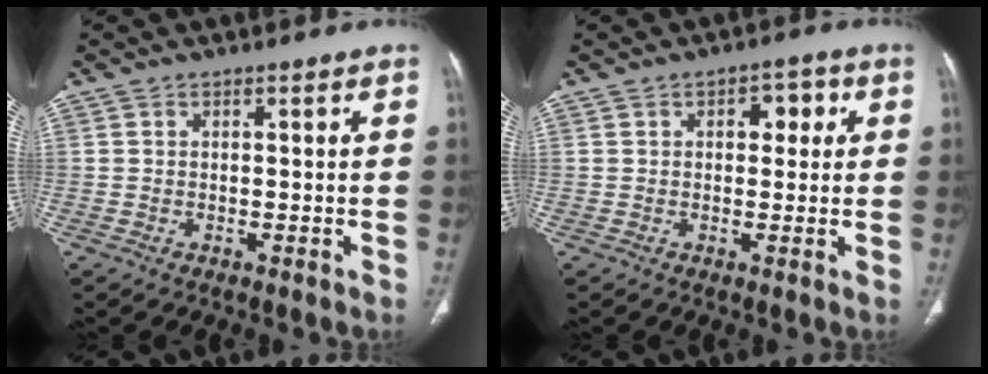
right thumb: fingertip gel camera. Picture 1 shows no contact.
{"total": 4.4, "force": [1.1, 2.8, 3.1], "torque": [-0.017, 0.005, 0.010]}